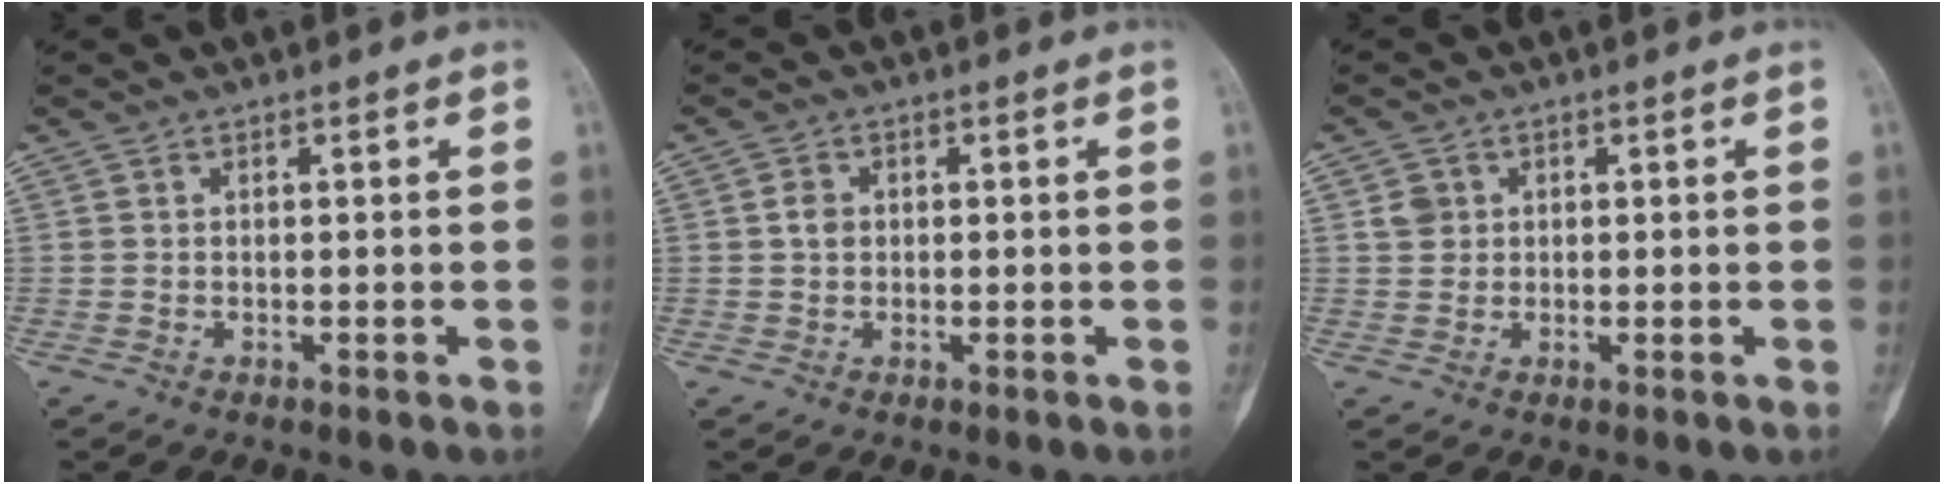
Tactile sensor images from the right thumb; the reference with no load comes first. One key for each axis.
{"total": 2.5, "fx": 0.4, "fy": 2.1, "fz": 1.4, "tx": -0.017, "ty": 0.003, "tz": 0.006}
{"total": 2.7, "fx": 0.8, "fy": 2.4, "fz": 0.8, "tx": -0.001, "ty": -0.001, "tz": 0.015}